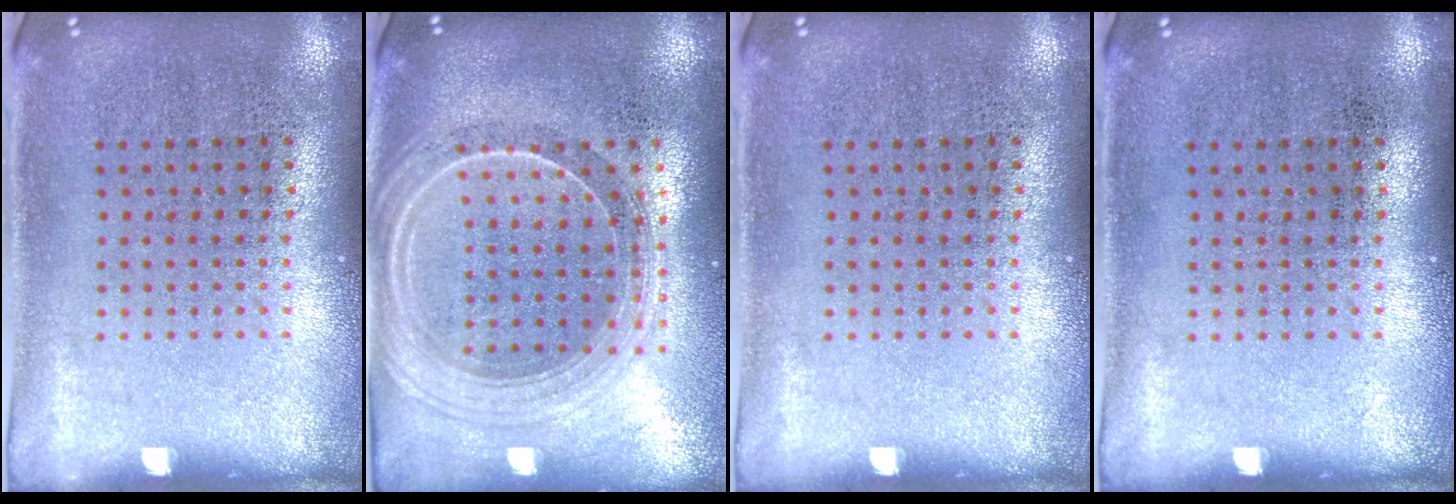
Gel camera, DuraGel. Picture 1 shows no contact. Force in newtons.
{"total": 2.3, "press": 2.0, "slide": 1.2}
{"total": 0.0}
{"total": 0.0}